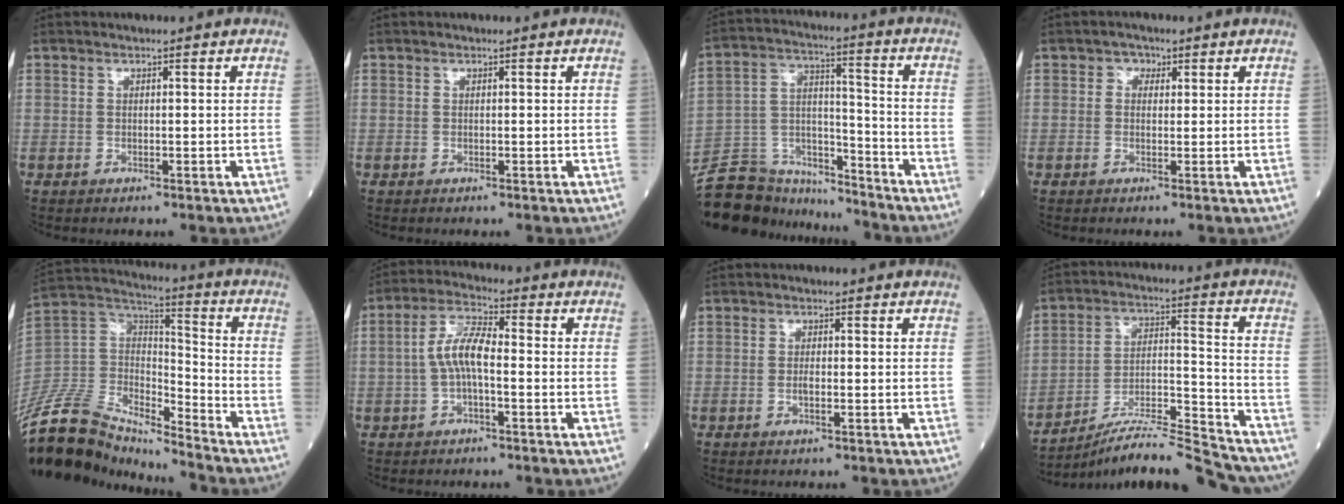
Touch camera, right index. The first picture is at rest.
{"total": 0.0}
{"total": 16.4, "force": [-15.5, 4.3, 3.1], "torque": [-0.072, 0.033, -0.271]}
{"total": 1.4, "force": [0.4, 1.2, 0.6], "torque": [-0.006, 0.004, -0.001]}
{"total": 16.6, "force": [-15.0, 4.1, 5.7], "torque": [-0.113, 0.043, -0.289]}
{"total": 6.3, "force": [-0.7, 1.8, 6.0], "torque": [-0.123, 0.015, -0.019]}
{"total": 1.4, "force": [-0.3, 0.2, 1.3], "torque": [-0.028, 0.000, -0.004]}
{"total": 16.4, "force": [-15.6, 0.6, 5.0], "torque": [-0.093, 0.016, -0.261]}